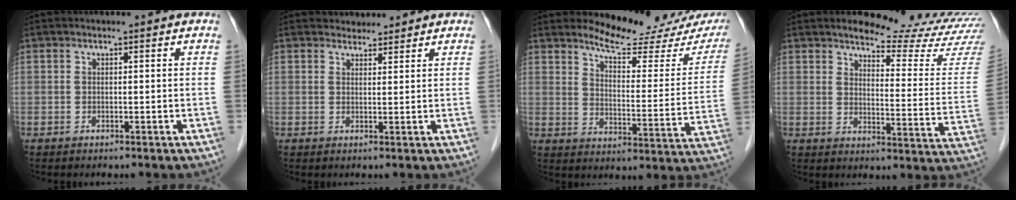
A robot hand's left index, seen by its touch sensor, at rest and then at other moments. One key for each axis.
{"total": 2.6, "fx": 2.4, "fy": 1.0, "fz": 0.0, "tx": 0.001, "ty": 0.009, "tz": 0.036}
{"total": 16.1, "fx": 14.6, "fy": 3.3, "fz": 6.1, "tx": -0.071, "ty": -0.055, "tz": 0.171}
{"total": 17.2, "fx": 16.3, "fy": 1.1, "fz": 5.5, "tx": -0.065, "ty": -0.105, "tz": 0.178}